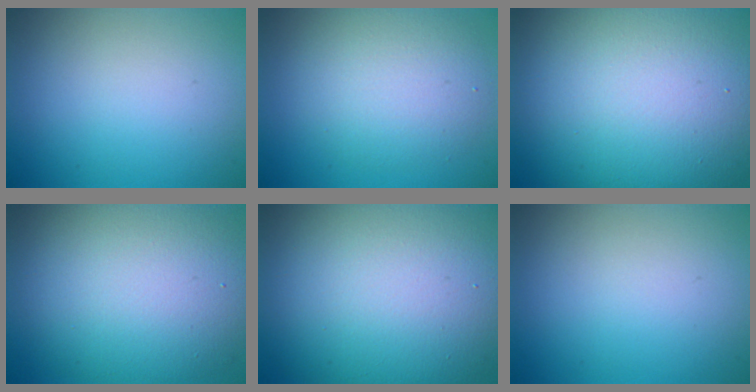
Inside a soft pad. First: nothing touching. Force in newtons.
{"total": 4.5, "press": 4.5, "slide": 0.4}
{"total": 18.3, "press": 18.2, "slide": 1.6}
{"total": 12.0, "press": 12.0, "slide": 0.5}
{"total": 16.4, "press": 16.3, "slide": 1.4}
{"total": 0.0}